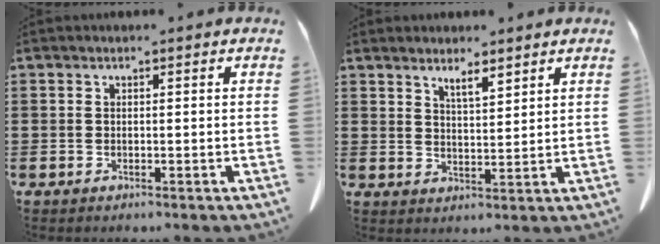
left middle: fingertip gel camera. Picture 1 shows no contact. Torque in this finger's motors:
{"motor_torque": [0.06, -0.06, 0.14, 0.01]}